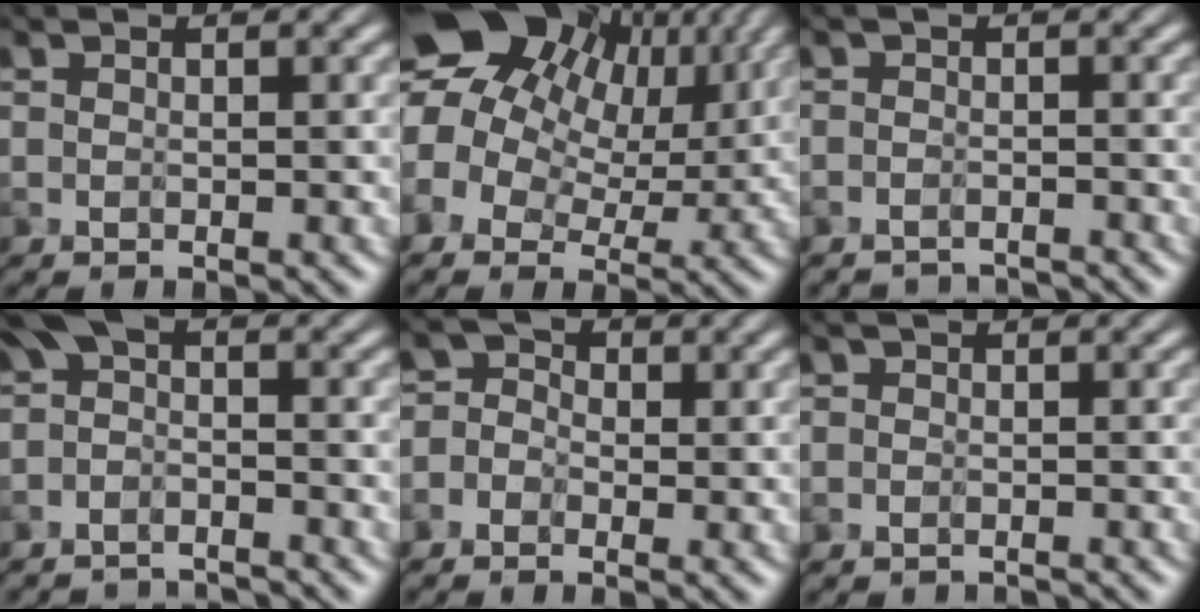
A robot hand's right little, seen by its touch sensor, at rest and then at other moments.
{"total": 16.5, "force": [6.4, 12.4, 8.9], "torque": [-0.183, 0.030, 0.106]}
{"total": 3.3, "force": [-3.3, 0.4, 0.1], "torque": [0.008, -0.011, -0.050]}
{"total": 4.5, "force": [-3.8, 1.5, 1.9], "torque": [-0.024, -0.012, -0.067]}
{"total": 2.1, "force": [-1.0, 1.7, 0.6], "torque": [0.007, 0.009, -0.025]}
{"total": 1.1, "force": [-1.1, 0.2, -0.2], "torque": [0.011, -0.011, -0.017]}